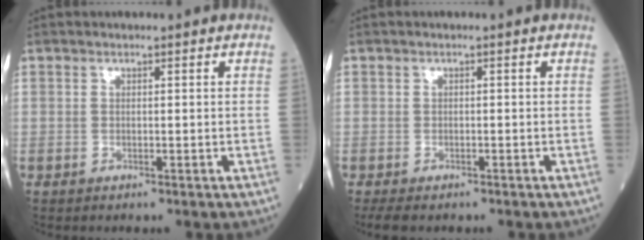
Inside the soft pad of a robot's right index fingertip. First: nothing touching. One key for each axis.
{"total": 4.4, "fx": -3.1, "fy": 2.5, "fz": 1.9, "tx": -0.040, "ty": -0.008, "tz": -0.045}